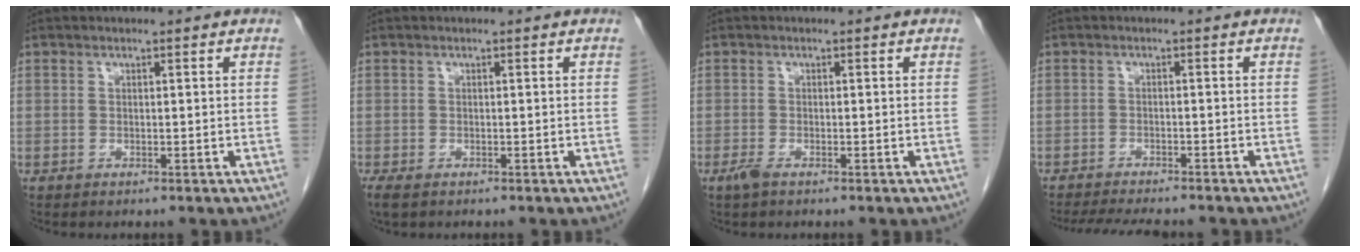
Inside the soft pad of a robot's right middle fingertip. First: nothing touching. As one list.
[{"total": 2.5, "force": [-1.6, 1.2, 1.5], "torque": [-0.033, -0.008, -0.024]}, {"total": 1.4, "force": [-0.9, 0.3, 0.9], "torque": [-0.027, -0.004, -0.018]}, {"total": 9.2, "force": [-8.3, 1.4, 3.8], "torque": [-0.059, -0.014, -0.119]}]